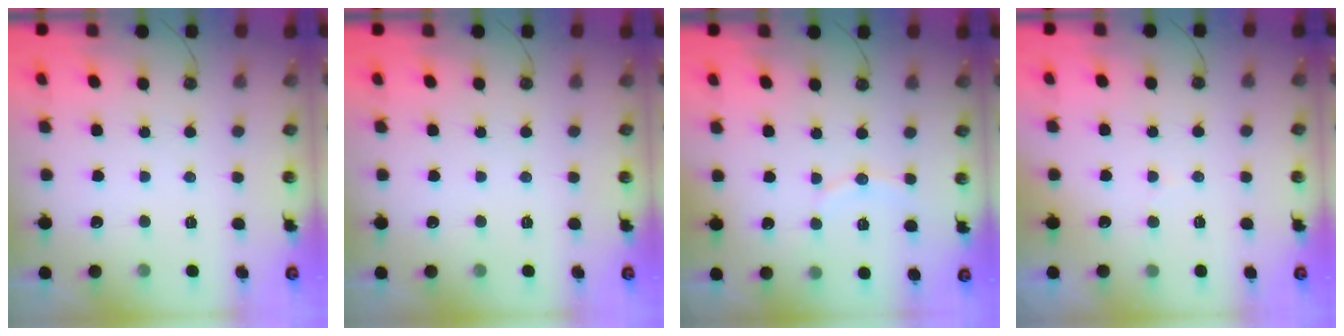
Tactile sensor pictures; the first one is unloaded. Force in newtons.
{"total": 0.0}
{"total": 6.6, "press": 6.1, "slide": 2.4}
{"total": 4.5, "press": 4.5, "slide": 0.4}